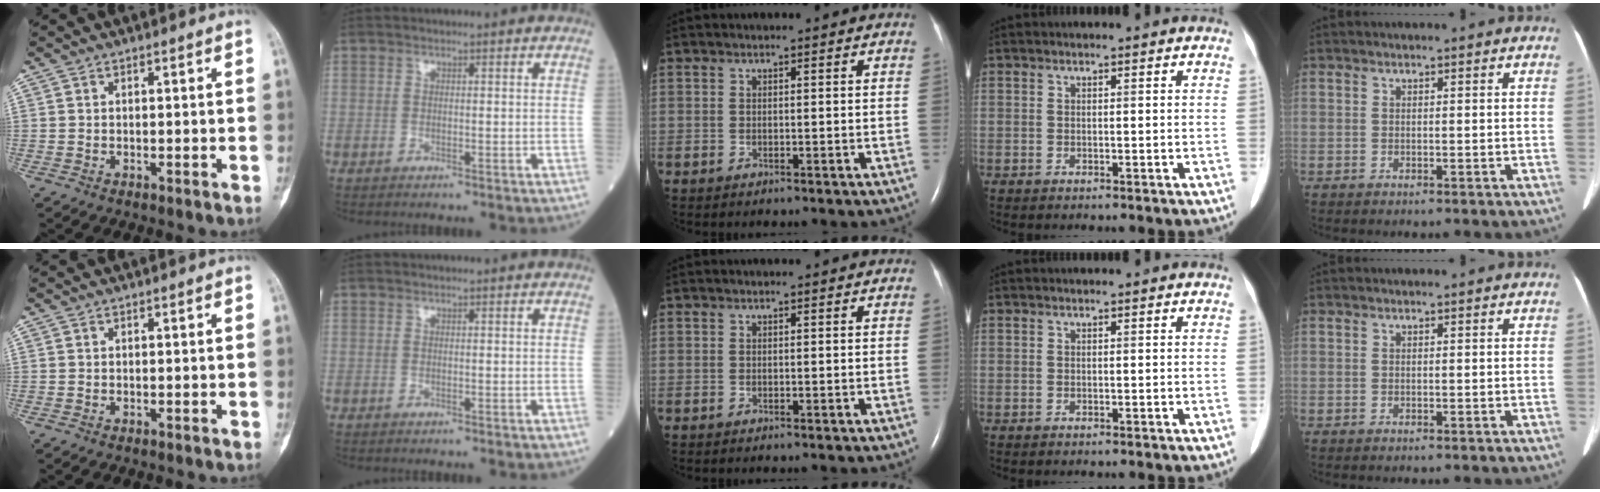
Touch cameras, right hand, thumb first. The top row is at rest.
{}